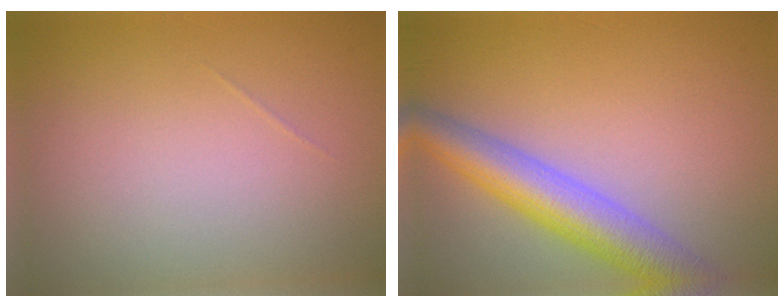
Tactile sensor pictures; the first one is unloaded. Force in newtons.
{"total": 6.4, "press": 6.4, "slide": 0.3}